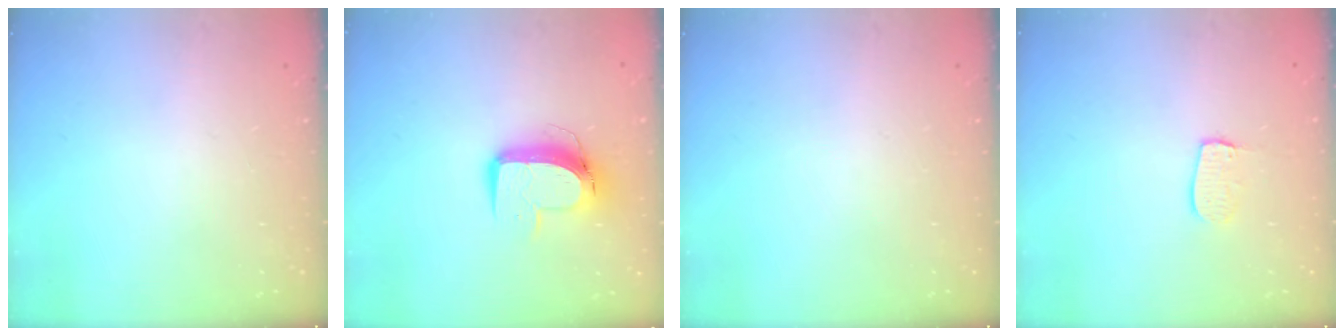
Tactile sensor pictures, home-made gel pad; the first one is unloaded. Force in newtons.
{"total": 10.4, "press": 10.4, "slide": 1.1}
{"total": 0.0}
{"total": 6.6, "press": 6.6, "slide": 0.5}